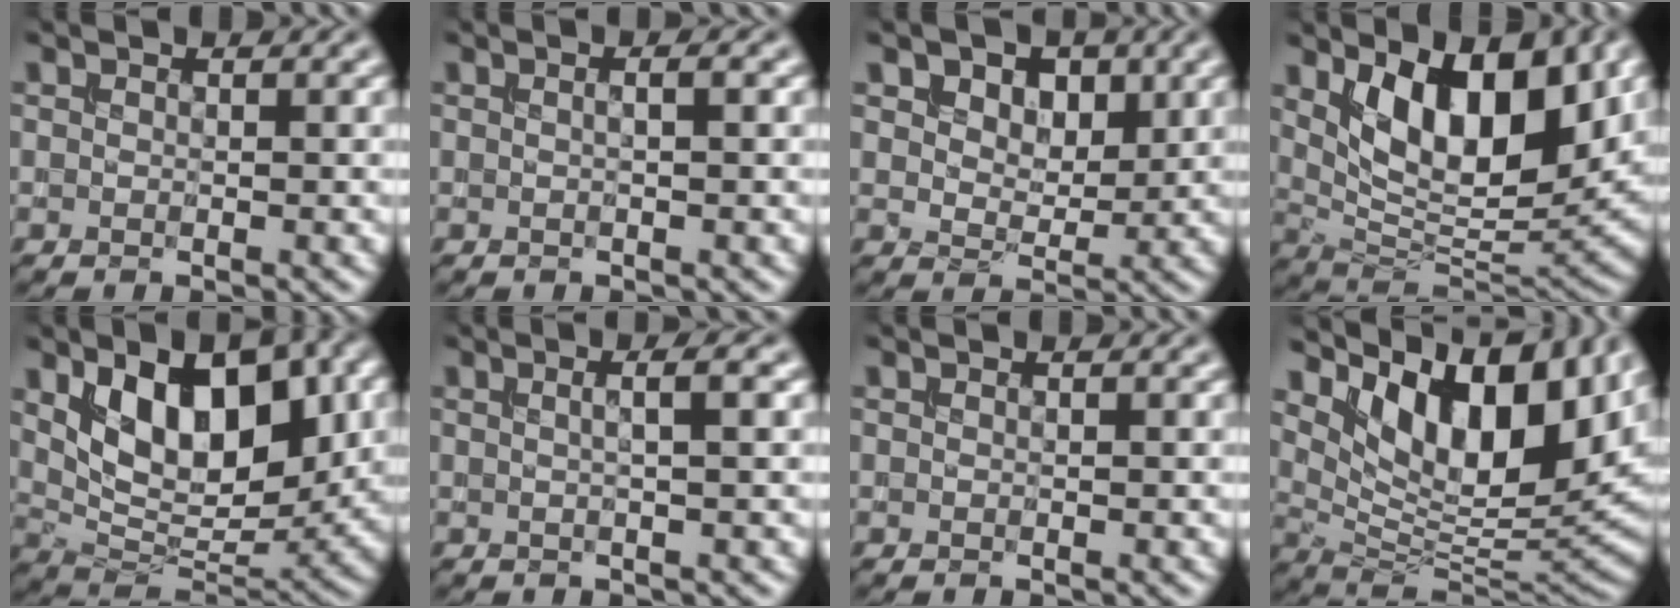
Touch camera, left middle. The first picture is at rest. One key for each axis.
{"total": 1.0, "fx": 0.3, "fy": 0.3, "fz": 1.0, "tx": -0.005, "ty": -0.009, "tz": -0.003}
{"total": 5.4, "fx": 2.9, "fy": 3.4, "fz": 2.9, "tx": -0.050, "ty": -0.004, "tz": 0.038}
{"total": 9.6, "fx": 3.3, "fy": 4.5, "fz": 7.8, "tx": -0.119, "ty": -0.019, "tz": 0.056}
{"total": 9.7, "fx": 2.7, "fy": 5.4, "fz": 7.6, "tx": -0.118, "ty": -0.014, "tz": 0.048}
{"total": 2.6, "fx": 0.6, "fy": 1.0, "fz": 2.3, "tx": -0.012, "ty": 0.006, "tz": -0.013}
{"total": 0.0}
{"total": 12.2, "fx": 6.0, "fy": 5.4, "fz": 9.1, "tx": -0.145, "ty": -0.003, "tz": 0.112}